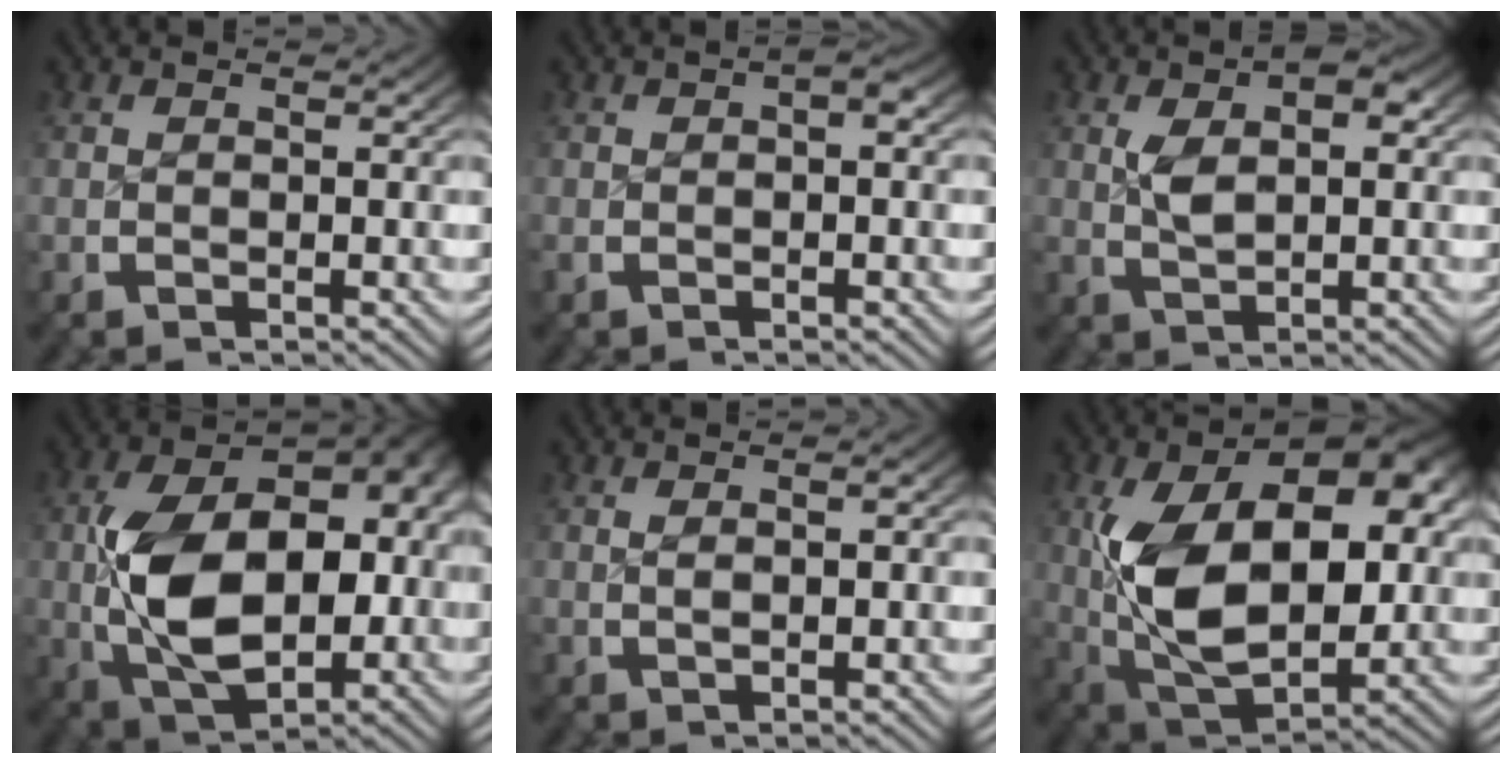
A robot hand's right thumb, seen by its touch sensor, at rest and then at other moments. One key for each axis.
{"total": 1.4, "fx": -0.1, "fy": 0.7, "fz": 1.2, "tx": -0.018, "ty": 0.001, "tz": -0.006}
{"total": 4.1, "fx": 0.8, "fy": 2.4, "fz": 3.2, "tx": -0.061, "ty": -0.007, "tz": 0.021}
{"total": 16.4, "fx": -0.5, "fy": 10.4, "fz": 12.7, "tx": -0.248, "ty": -0.036, "tz": 0.007}
{"total": 1.2, "fx": 0.3, "fy": 0.2, "fz": 1.1, "tx": -0.019, "ty": -0.002, "tz": 0.010}
{"total": 16.3, "fx": -0.1, "fy": 10.1, "fz": 12.7, "tx": -0.268, "ty": -0.049, "tz": 0.024}